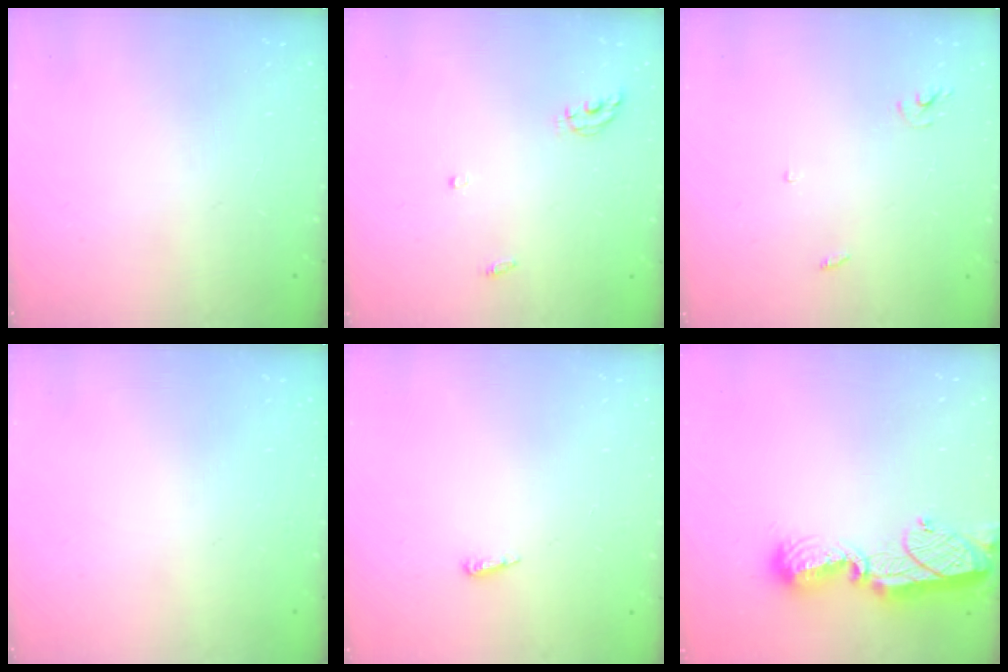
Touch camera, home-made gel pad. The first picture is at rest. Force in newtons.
{"total": 5.2, "press": 5.2, "slide": 0.4}
{"total": 2.5, "press": 2.5, "slide": 0.1}
{"total": 0.0}
{"total": 4.1, "press": 4.0, "slide": 0.8}
{"total": 12.7, "press": 12.7, "slide": 1.0}